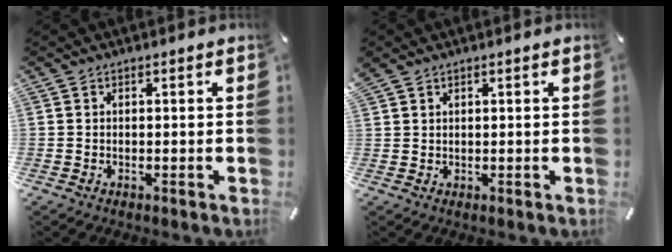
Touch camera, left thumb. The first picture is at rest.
{"total": 1.3, "force": [1.1, 0.6, 0.3], "torque": [-0.006, -0.002, 0.021]}